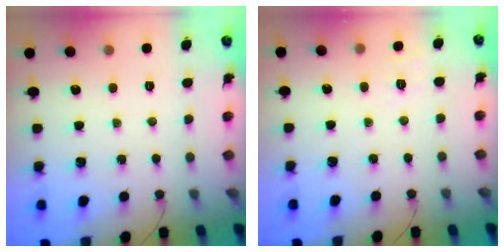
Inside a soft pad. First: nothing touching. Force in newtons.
{"total": 2.1, "press": 1.2, "slide": 1.8}